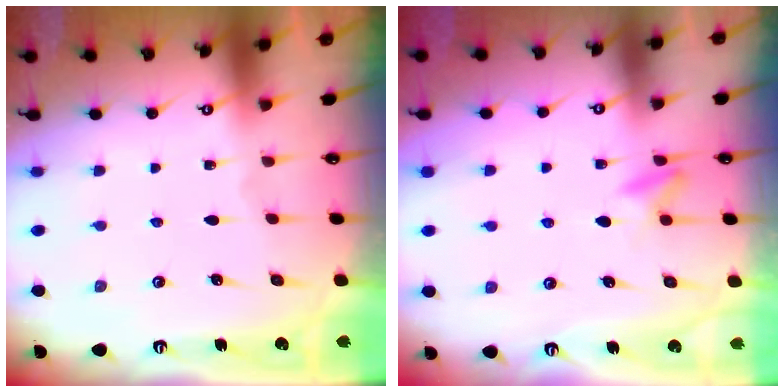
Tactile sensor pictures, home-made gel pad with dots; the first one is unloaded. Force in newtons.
{"total": 6.8, "press": 6.4, "slide": 2.2}